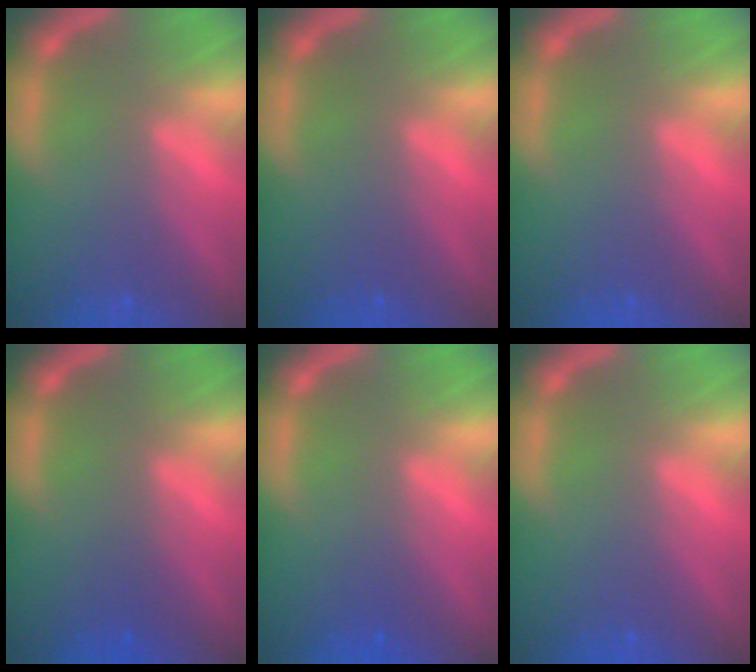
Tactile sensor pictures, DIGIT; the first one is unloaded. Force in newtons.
{"total": 0.0}
{"total": 0.0}
{"total": 0.9}
{"total": 0.9}
{"total": 0.0}